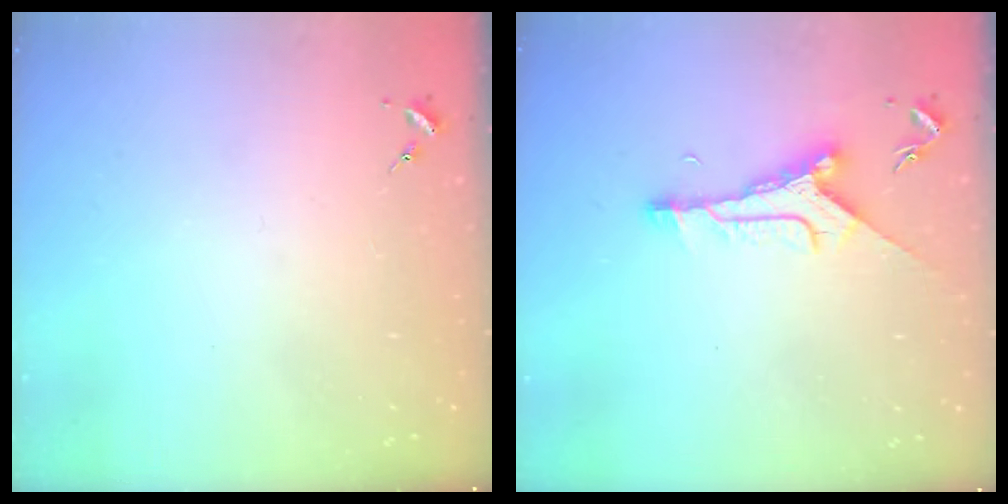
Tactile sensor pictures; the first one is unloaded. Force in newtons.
{"total": 8.6, "press": 8.6, "slide": 0.4}